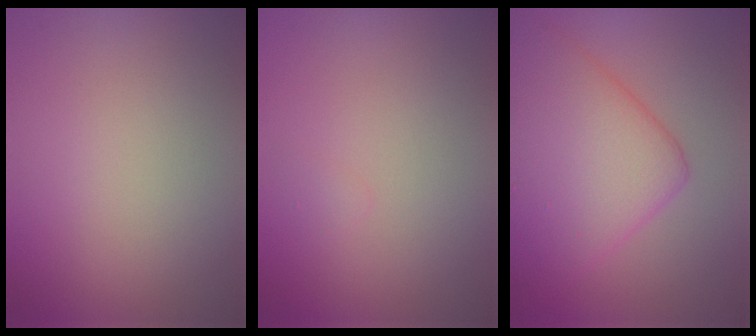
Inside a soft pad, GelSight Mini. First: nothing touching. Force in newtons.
{"total": 0.5, "press": 0.5, "slide": 0.1}
{"total": 8.4, "press": 8.4, "slide": 0.2}